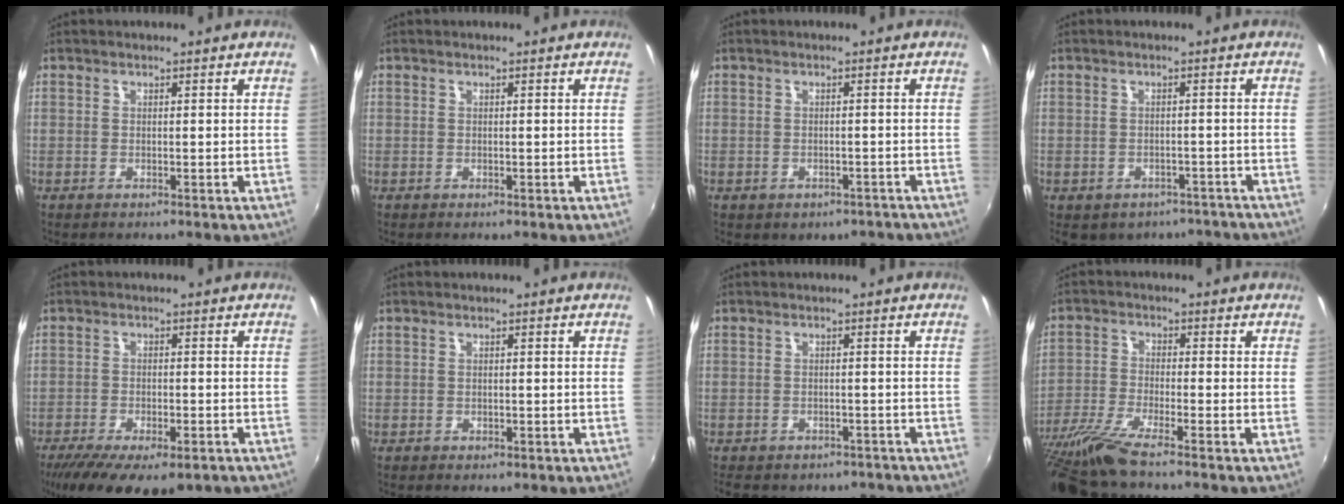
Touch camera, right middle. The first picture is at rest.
{"total": 0.0}
{"total": 5.4, "force": [-3.8, 3.4, 2.0], "torque": [-0.047, -0.014, -0.036]}
{"total": 11.7, "force": [-8.4, 6.8, 4.3], "torque": [-0.095, -0.011, -0.097]}
{"total": 15.1, "force": [-10.4, 5.5, 9.4], "torque": [-0.194, -0.052, -0.156]}
{"total": 1.2, "force": [-0.7, 0.9, 0.4], "torque": [-0.010, -0.004, -0.010]}
{"total": 8.8, "force": [-7.0, 4.2, 3.2], "torque": [-0.074, -0.018, -0.086]}
{"total": 10.1, "force": [-8.5, -0.5, 5.4], "torque": [-0.124, -0.032, -0.161]}